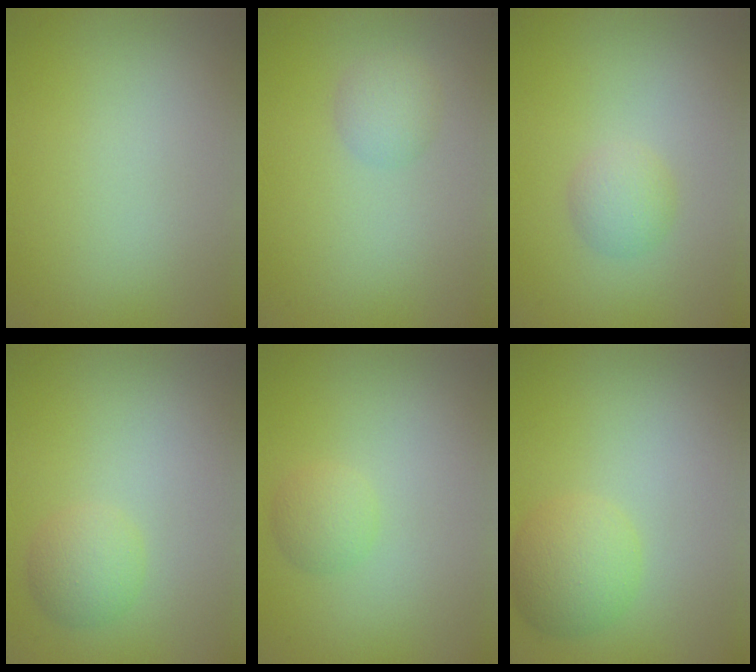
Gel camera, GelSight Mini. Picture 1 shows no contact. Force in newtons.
{"total": 1.6, "press": 1.6, "slide": 0.2}
{"total": 1.7, "press": 1.7, "slide": 0.1}
{"total": 2.2, "press": 2.2, "slide": 0.1}
{"total": 1.5, "press": 1.5, "slide": 0.0}
{"total": 3.5, "press": 3.5, "slide": 0.1}